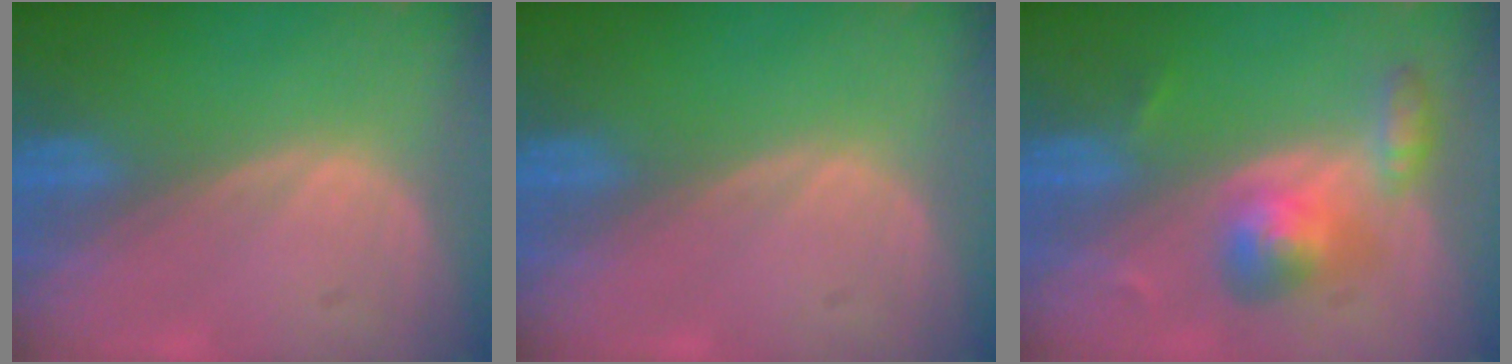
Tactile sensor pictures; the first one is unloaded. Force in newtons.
{"total": 0.0}
{"total": 5.4, "press": 5.3, "slide": 1.4}